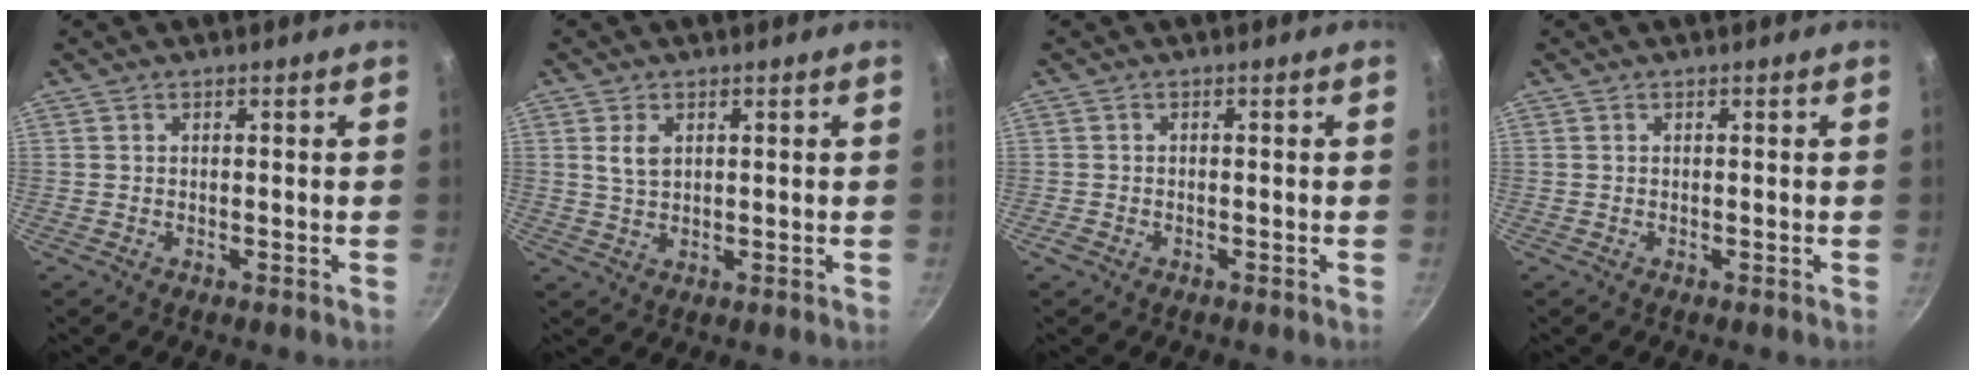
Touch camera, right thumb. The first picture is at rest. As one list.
[{"total": 3.4, "force": [1.2, 2.1, 2.5], "torque": [-0.043, -0.006, 0.025]}, {"total": 1.3, "force": [-0.8, 0.8, 0.6], "torque": [-0.015, 0.004, -0.014]}, {"total": 0.0}]